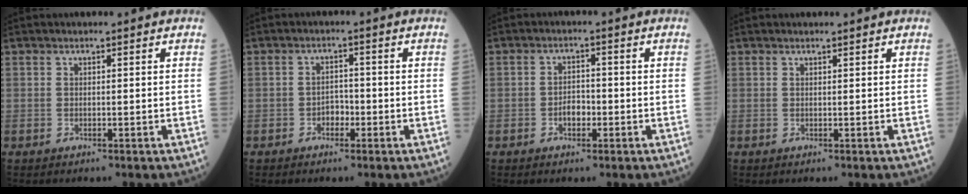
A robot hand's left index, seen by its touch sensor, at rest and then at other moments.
{"total": 2.2, "force": [-1.0, 1.4, 1.3], "torque": [-0.017, 0.007, -0.019]}
{"total": 2.5, "force": [-1.0, 1.5, 1.8], "torque": [-0.029, 0.006, -0.018]}
{"total": 0.9, "force": [0.8, 0.0, 0.4], "torque": [-0.009, 0.007, 0.015]}